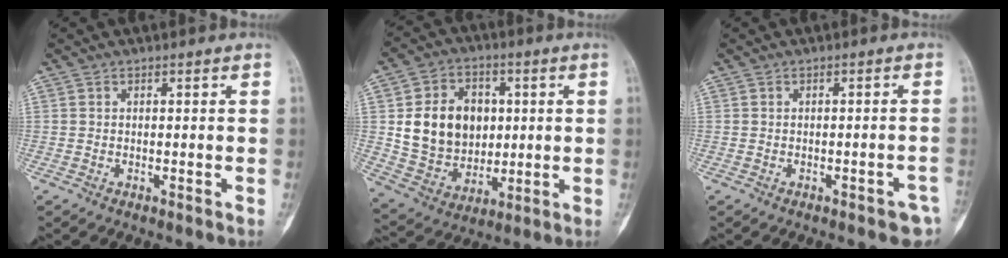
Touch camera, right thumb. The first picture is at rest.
{"total": 15.9, "force": [2.2, 12.8, 9.2], "torque": [-0.117, -0.002, 0.053]}
{"total": 3.9, "force": [-2.4, 1.5, 2.8], "torque": [-0.024, 0.014, -0.024]}